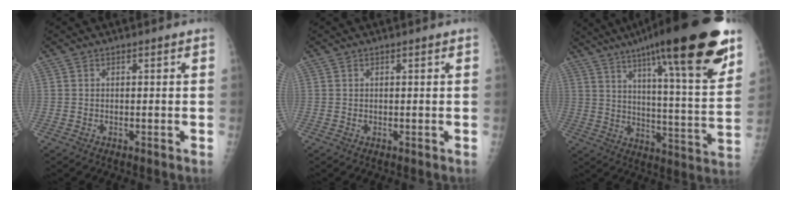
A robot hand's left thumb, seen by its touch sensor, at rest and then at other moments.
{"total": 0.8, "force": [0.2, 0.4, 0.7], "torque": [-0.007, 0.004, 0.007]}
{"total": 28.8, "force": [18.1, 4.7, 21.9], "torque": [-0.316, -0.049, 0.269]}